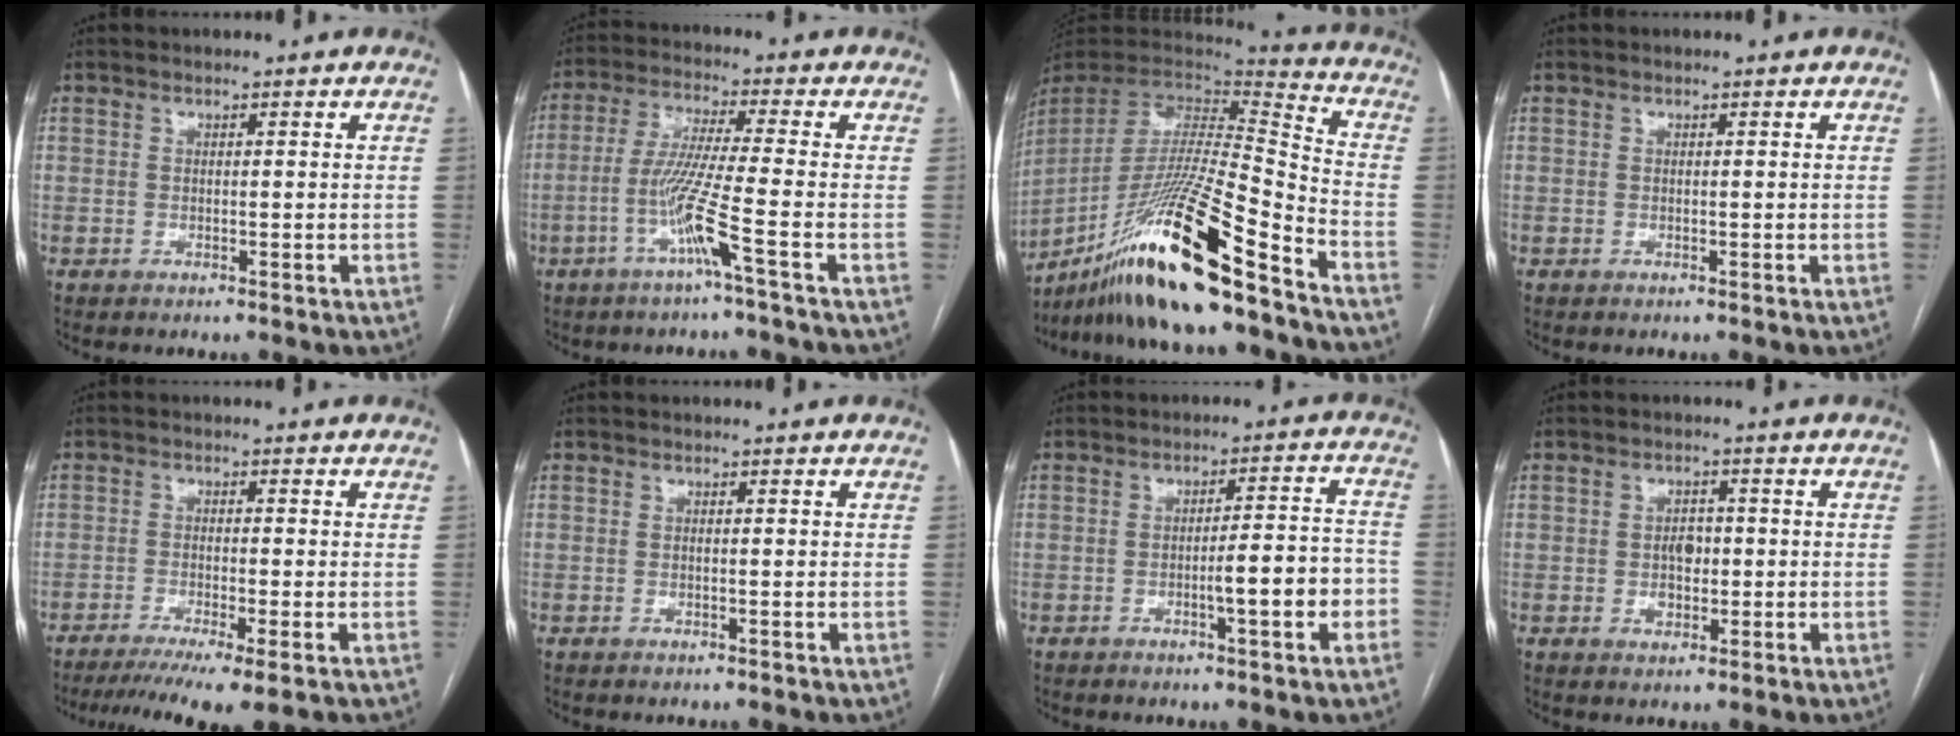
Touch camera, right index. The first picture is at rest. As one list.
[{"total": 8.2, "force": [-3.5, -1.7, 7.2], "torque": [-0.147, -0.008, -0.075]}, {"total": 25.5, "force": [-18.1, 0.2, 17.9], "torque": [-0.334, -0.036, -0.330]}, {"total": 0.0}, {"total": 9.0, "force": [-6.3, -0.1, 6.5], "torque": [-0.102, -0.016, -0.098]}, {"total": 0.0}, {"total": 7.5, "force": [-2.6, 0.6, 7.0], "torque": [-0.097, 0.018, -0.033]}, {"total": 3.3, "force": [-0.3, 2.4, 2.3], "torque": [-0.033, 0.006, -0.001]}]